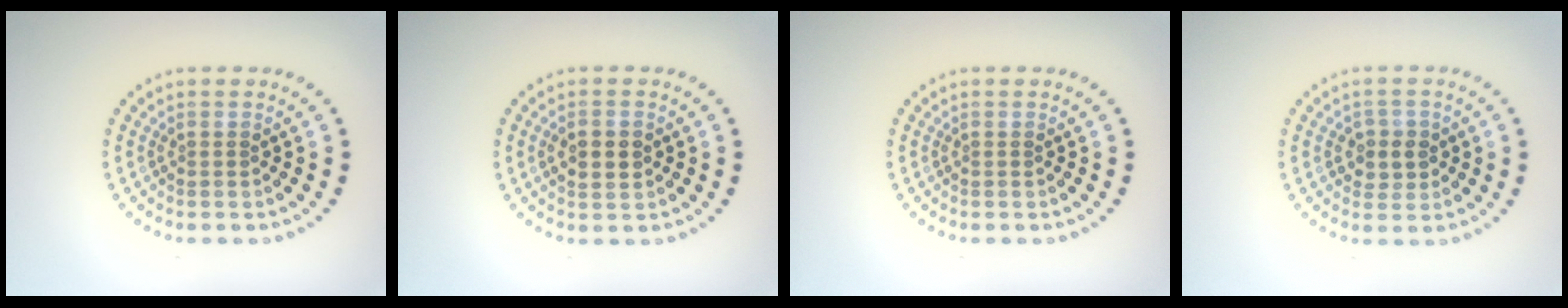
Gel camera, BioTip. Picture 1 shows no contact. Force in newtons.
{"total": 2.4, "press": 2.4, "slide": 0.1}
{"total": 0.0}
{"total": 2.3, "press": 2.2, "slide": 0.7}